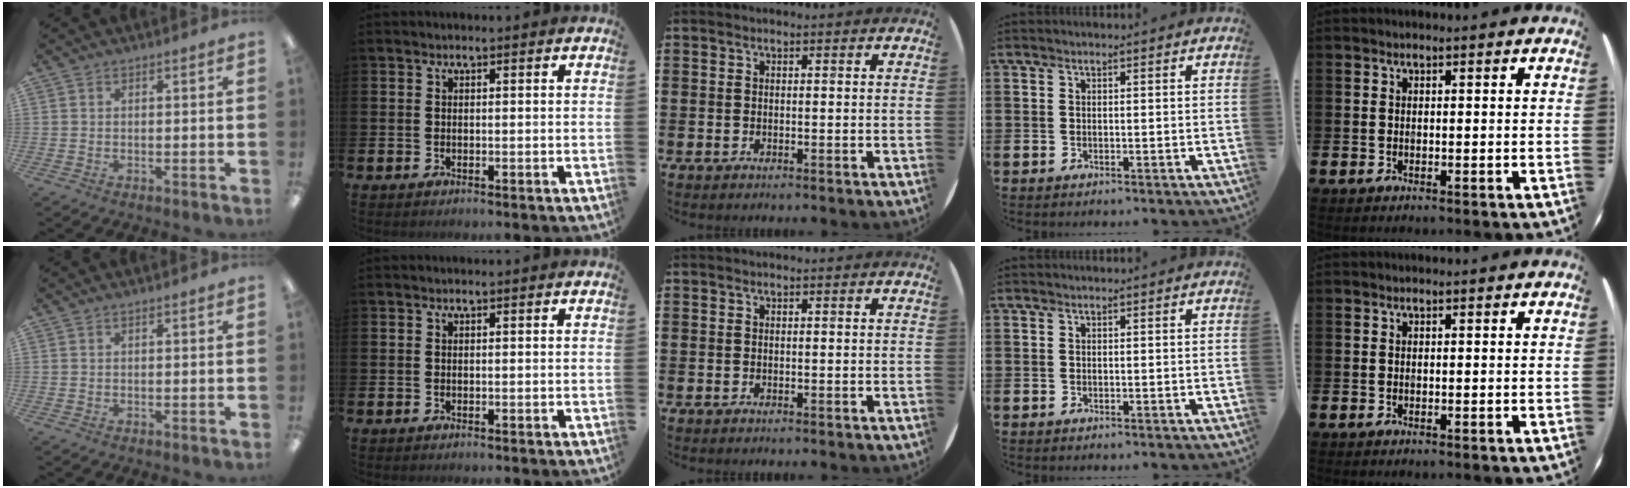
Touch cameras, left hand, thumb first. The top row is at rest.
{}